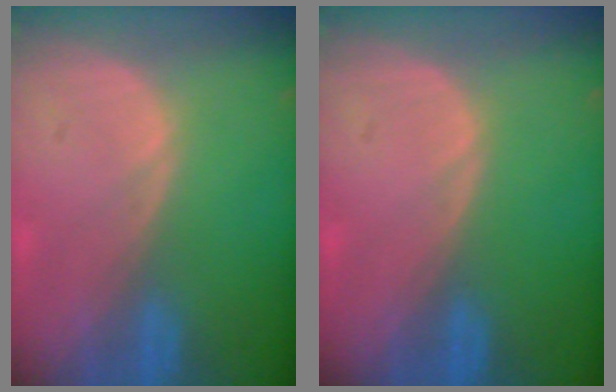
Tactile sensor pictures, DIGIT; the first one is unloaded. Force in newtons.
{"total": 0.0}